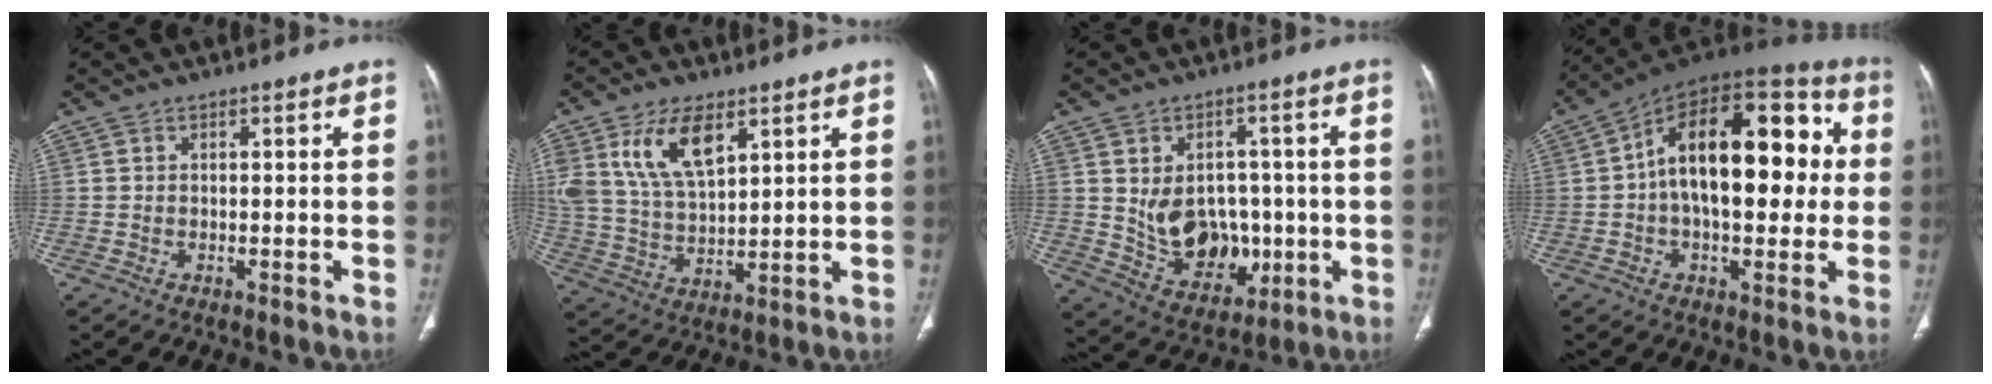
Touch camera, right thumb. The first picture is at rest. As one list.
[{"total": 12.8, "force": [6.4, 6.3, 9.1], "torque": [-0.167, -0.022, 0.134]}, {"total": 12.9, "force": [-0.4, 9.7, 8.5], "torque": [-0.090, 0.002, 0.022]}, {"total": 23.3, "force": [2.1, 12.3, 19.7], "torque": [-0.274, 0.040, 0.020]}]